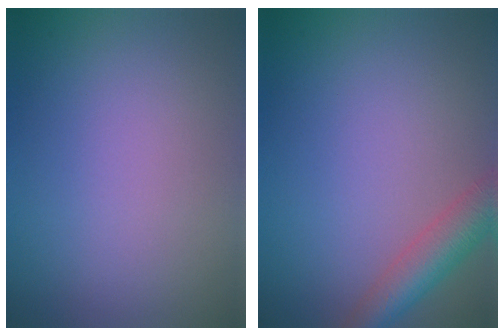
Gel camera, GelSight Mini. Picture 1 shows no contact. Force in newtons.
{"total": 4.1, "press": 4.1, "slide": 0.3}